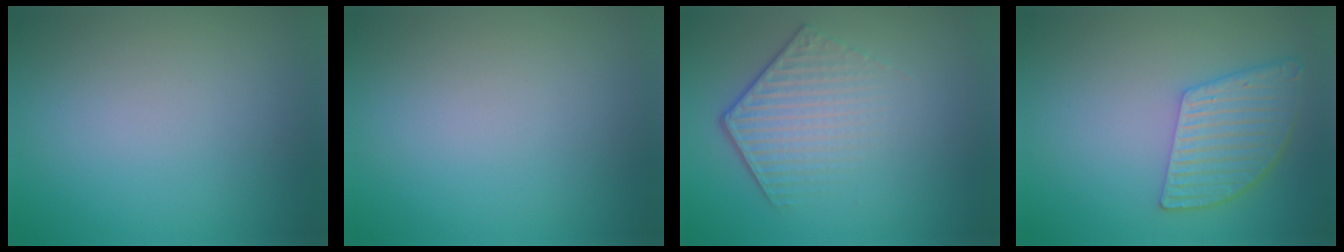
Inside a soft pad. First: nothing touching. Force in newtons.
{"total": 0.0}
{"total": 4.3, "press": 3.0, "slide": 3.1}
{"total": 5.2, "press": 4.1, "slide": 3.2}